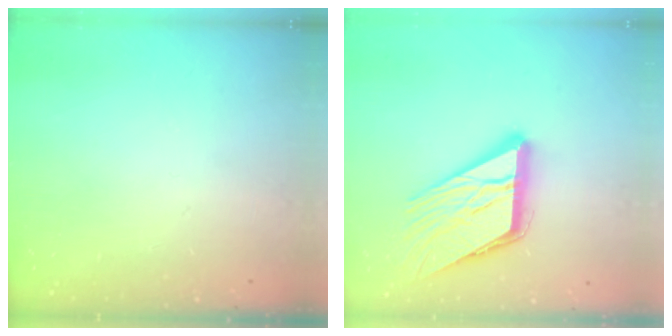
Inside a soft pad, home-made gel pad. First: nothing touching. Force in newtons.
{"total": 17.8, "press": 17.7, "slide": 2.1}